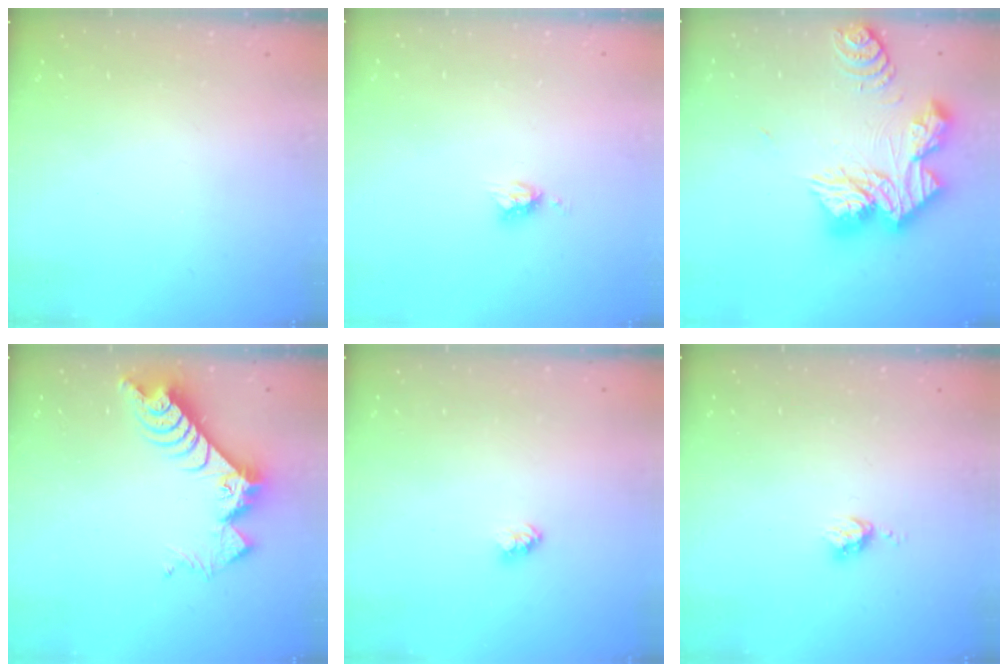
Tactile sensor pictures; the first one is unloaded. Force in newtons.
{"total": 4.7, "press": 4.6, "slide": 0.4}
{"total": 19.9, "press": 19.8, "slide": 1.7}
{"total": 9.8, "press": 9.7, "slide": 0.9}
{"total": 2.3, "press": 2.3, "slide": 0.1}
{"total": 3.7, "press": 3.7, "slide": 0.5}